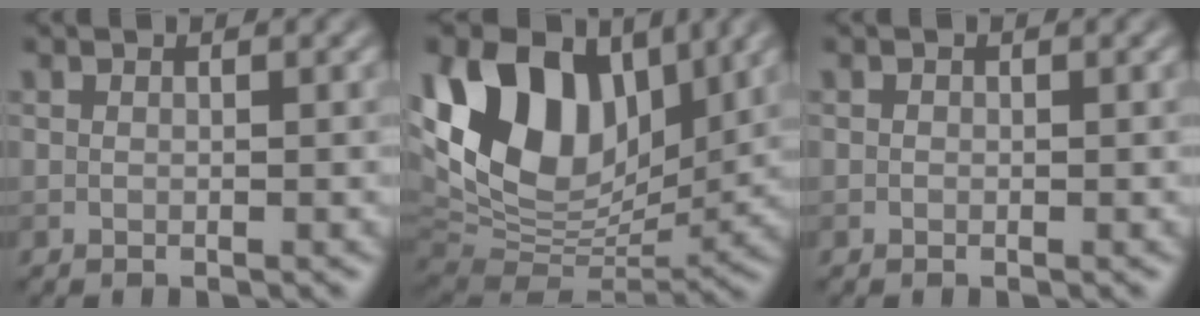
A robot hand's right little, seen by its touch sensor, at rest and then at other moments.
{"total": 14.9, "force": [5.5, 9.5, 10.1], "torque": [-0.203, 0.015, 0.104]}
{"total": 0.0}